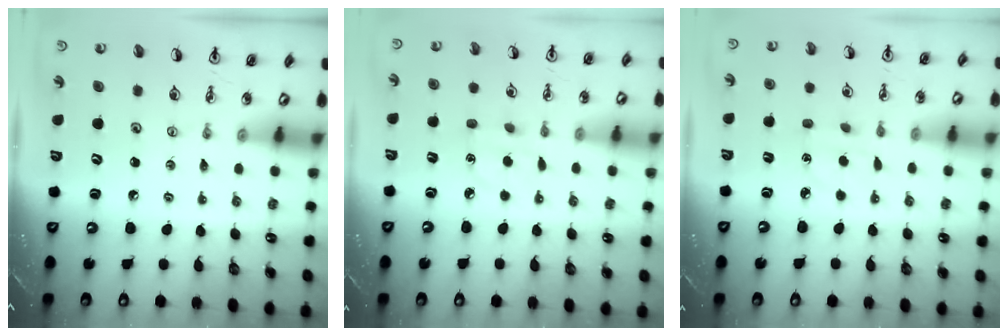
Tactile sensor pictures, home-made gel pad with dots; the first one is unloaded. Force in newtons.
{"total": 4.0, "press": 3.9, "slide": 0.5}
{"total": 3.2, "press": 3.2, "slide": 0.4}